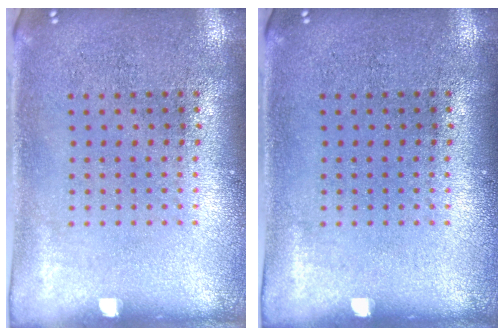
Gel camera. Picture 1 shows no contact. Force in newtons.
{"total": 0.0}